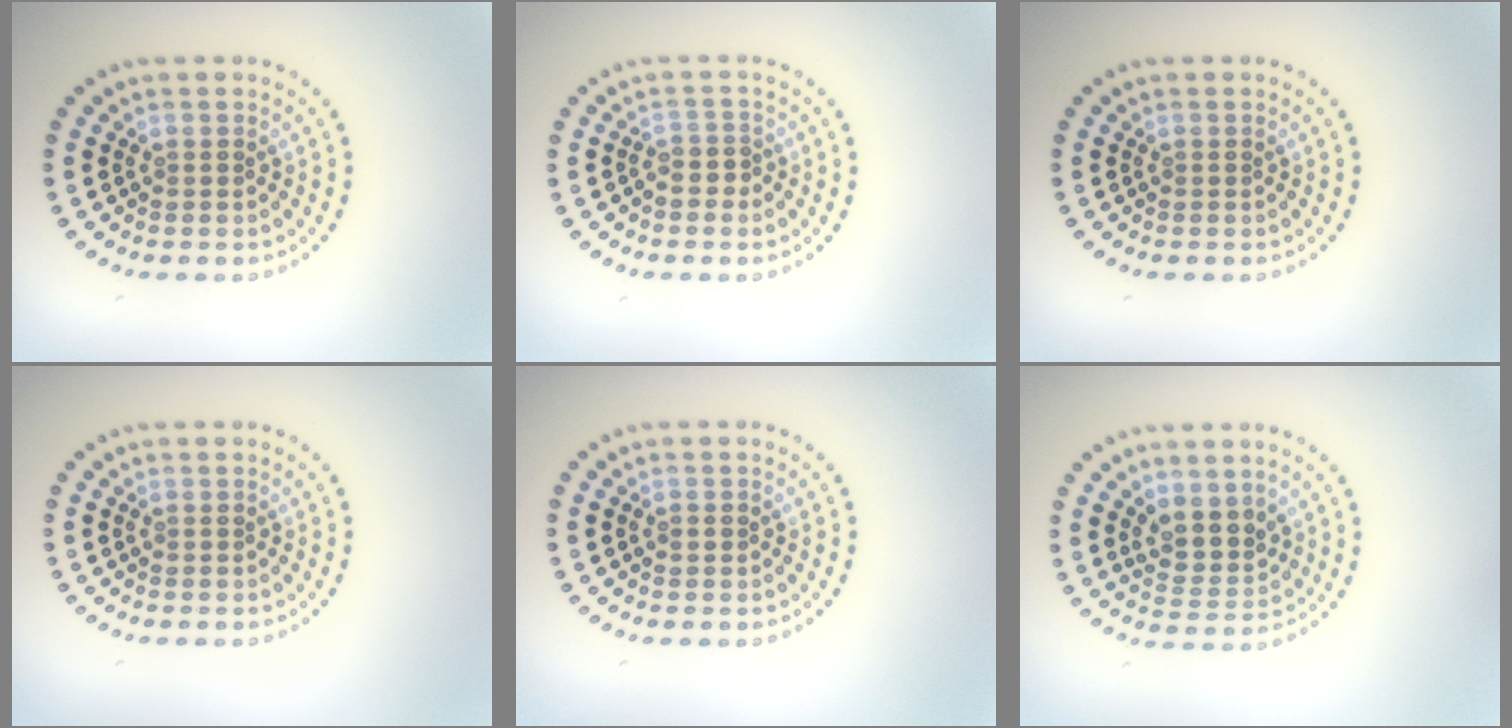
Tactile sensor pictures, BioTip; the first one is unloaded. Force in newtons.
{"total": 1.4, "press": 1.1, "slide": 0.9}
{"total": 0.0}
{"total": 0.0}
{"total": 0.6, "press": 0.6, "slide": 0.1}
{"total": 2.9, "press": 2.4, "slide": 1.6}